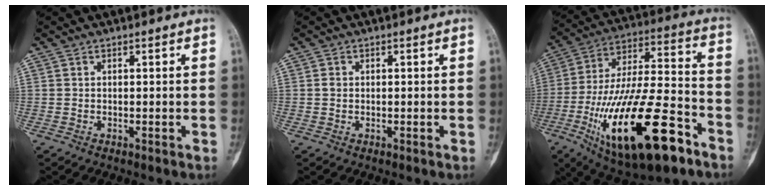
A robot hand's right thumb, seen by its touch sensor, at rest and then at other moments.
{"total": 0.8, "force": [0.1, 0.7, 0.4], "torque": [-0.001, 0.002, 0.001]}
{"total": 29.0, "force": [-12.7, 10.5, 23.9], "torque": [-0.455, 0.047, -0.199]}